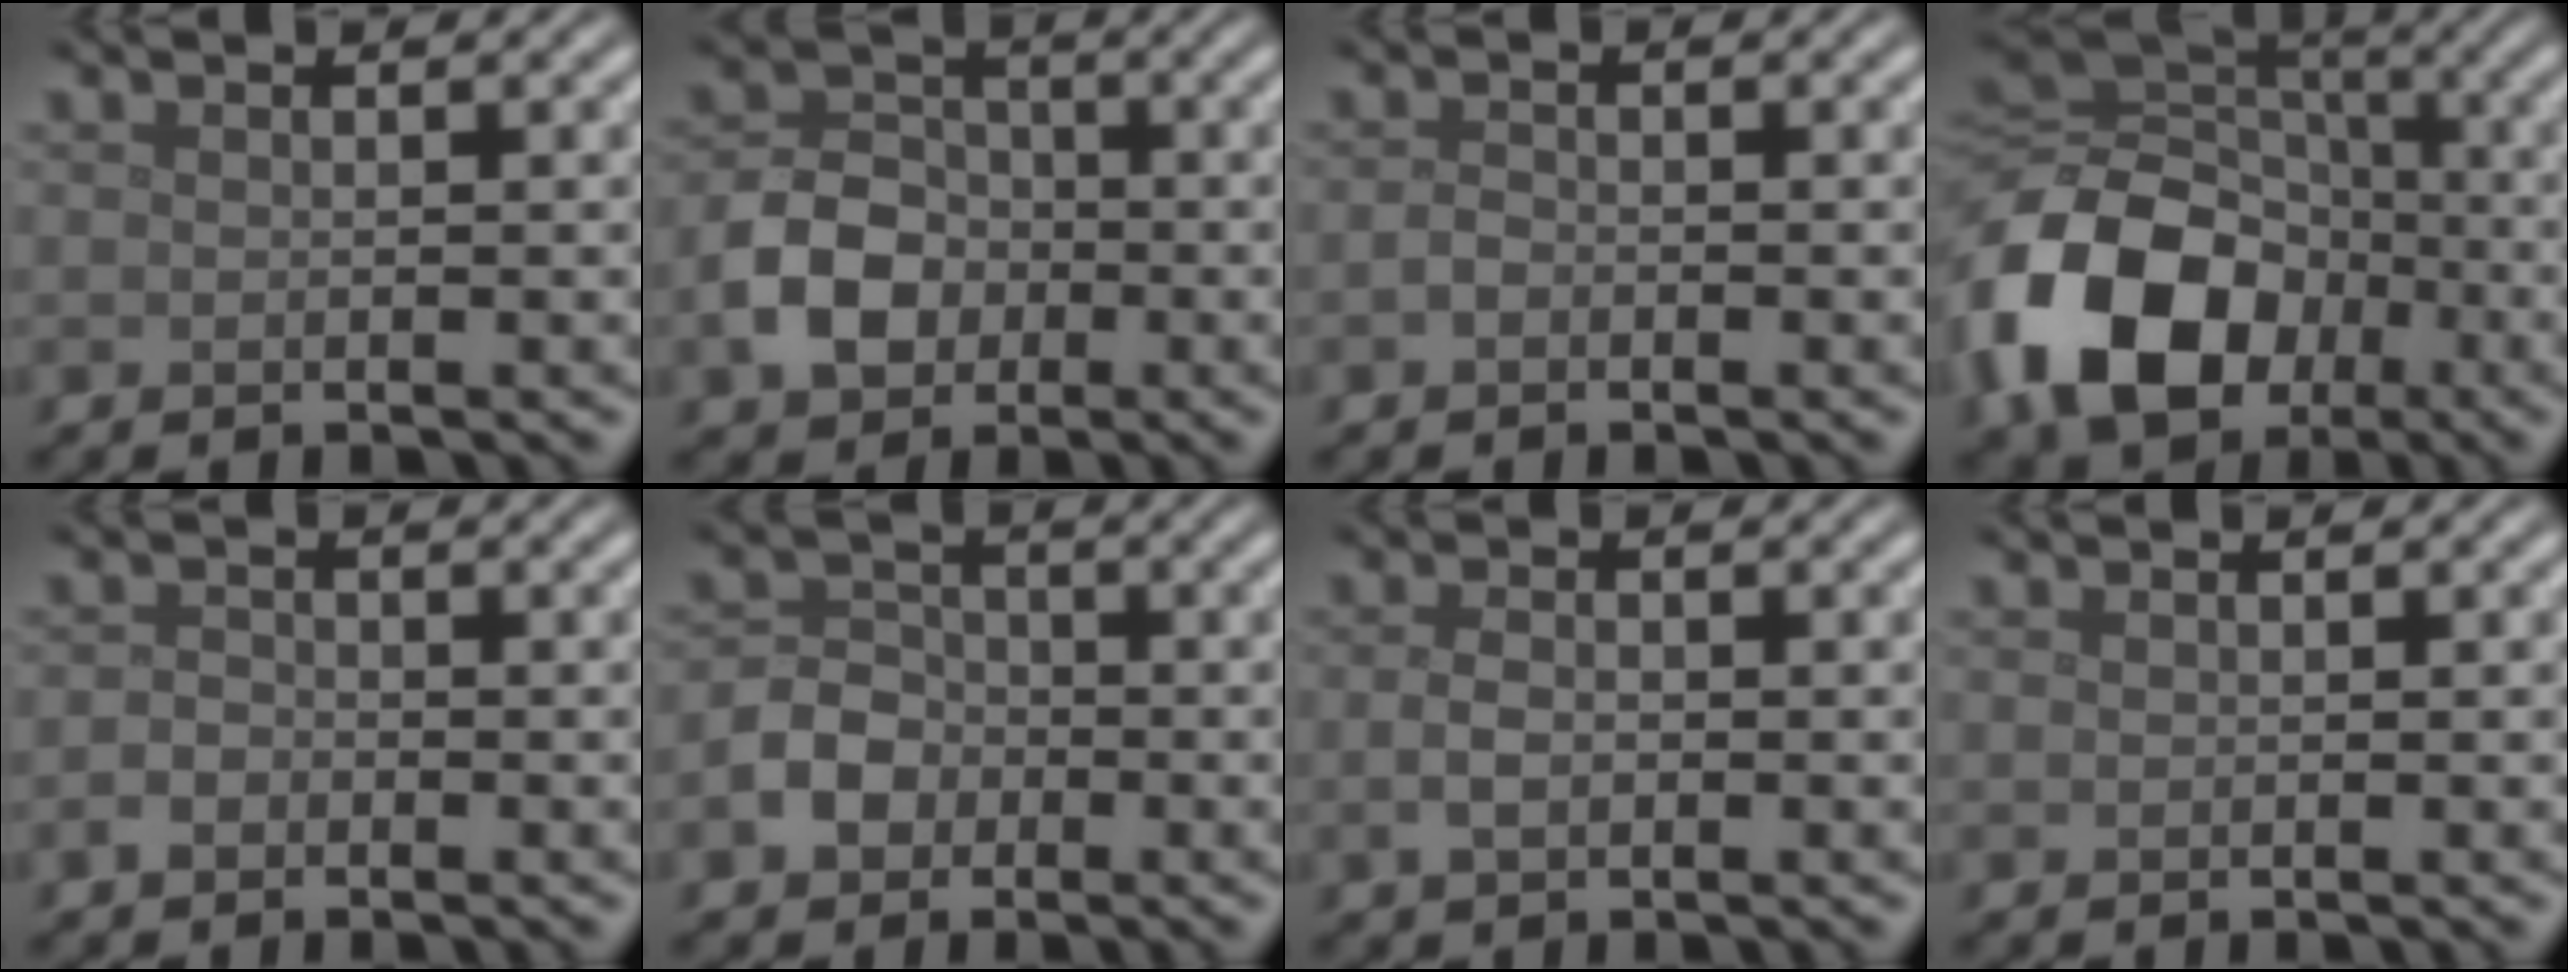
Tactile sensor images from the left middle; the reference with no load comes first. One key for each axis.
{"total": 5.0, "fx": -1.6, "fy": 3.9, "fz": 2.7, "tx": -0.051, "ty": 0.003, "tz": -0.035}
{"total": 0.8, "fx": -0.4, "fy": 0.6, "fz": 0.4, "tx": -0.010, "ty": 0.000, "tz": -0.012}
{"total": 14.5, "fx": -5.1, "fy": 10.8, "fz": 8.2, "tx": -0.194, "ty": -0.024, "tz": -0.103}
{"total": 1.3, "fx": -0.7, "fy": 1.0, "fz": 0.4, "tx": -0.005, "ty": 0.003, "tz": -0.018}
{"total": 3.4, "fx": -1.3, "fy": 2.8, "fz": 1.5, "tx": -0.018, "ty": 0.004, "tz": -0.030}
{"total": 1.7, "fx": -0.2, "fy": 1.1, "fz": 1.3, "tx": -0.029, "ty": 0.000, "tz": -0.004}
{"total": 0.0}